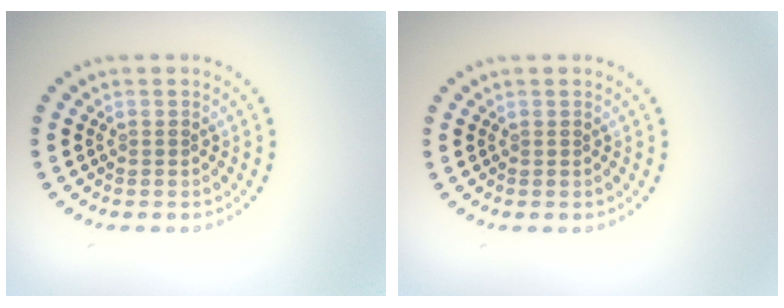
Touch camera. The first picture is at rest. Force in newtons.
{"total": 0.0}